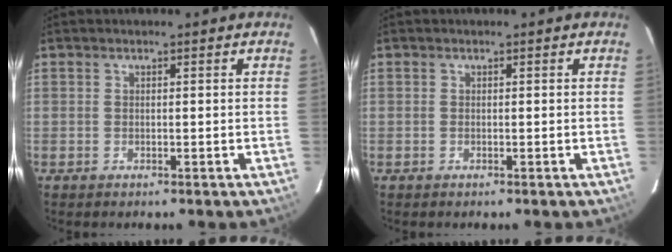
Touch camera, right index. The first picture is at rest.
{"total": 0.0}